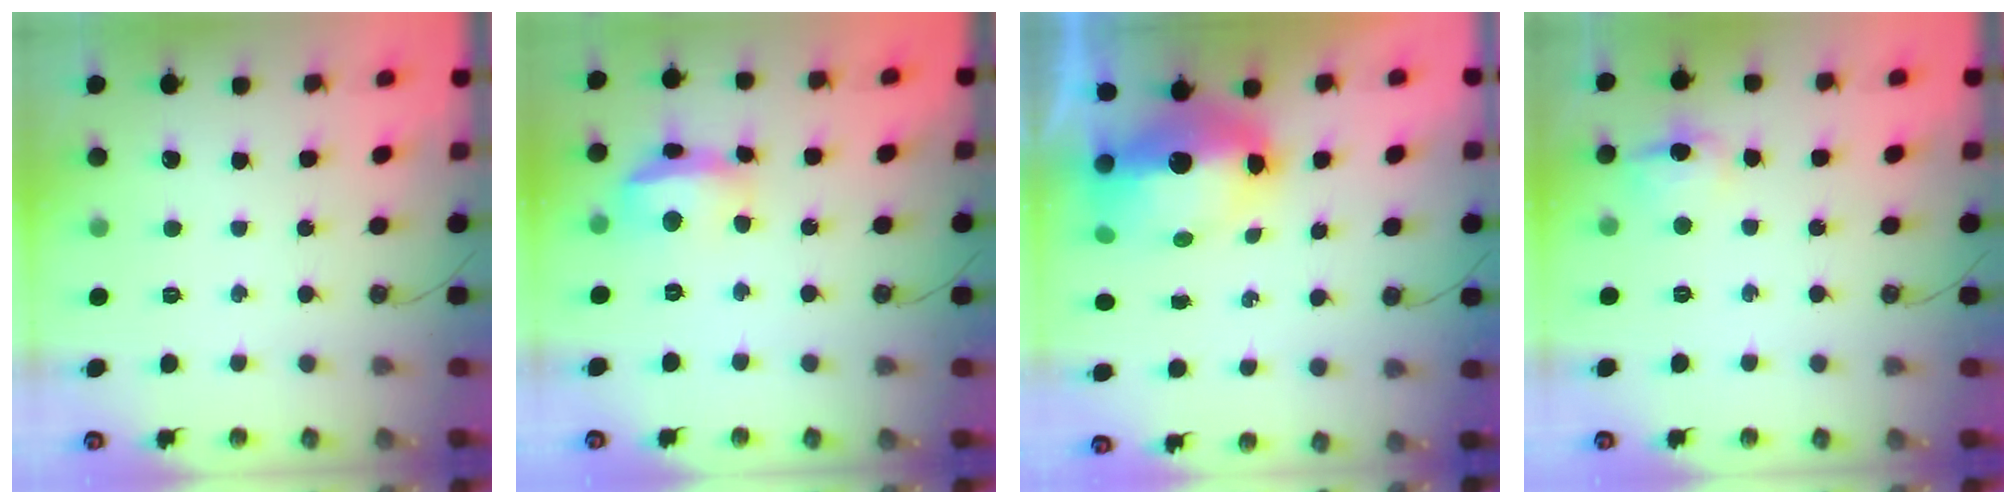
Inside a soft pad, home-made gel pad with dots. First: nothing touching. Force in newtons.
{"total": 12.4, "press": 12.3, "slide": 1.6}
{"total": 12.4, "press": 12.3, "slide": 1.1}
{"total": 8.6, "press": 8.5, "slide": 0.8}